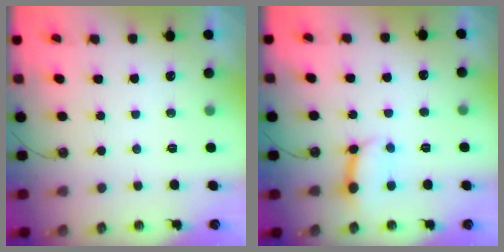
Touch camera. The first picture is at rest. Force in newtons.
{"total": 9.6, "press": 9.6, "slide": 0.8}